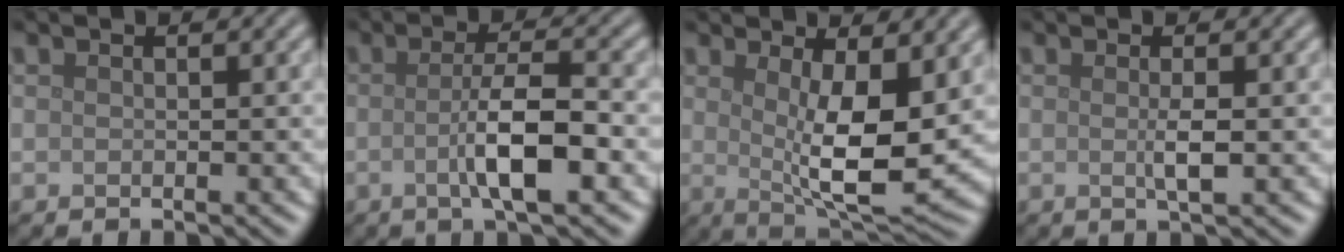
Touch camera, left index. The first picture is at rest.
{"total": 5.1, "force": [-0.9, 1.0, 4.9], "torque": [-0.084, 0.002, -0.020]}
{"total": 8.1, "force": [0.8, 2.5, 7.7], "torque": [-0.127, -0.016, 0.021]}
{"total": 1.7, "force": [0.0, 0.2, 1.7], "torque": [-0.033, 0.000, -0.002]}